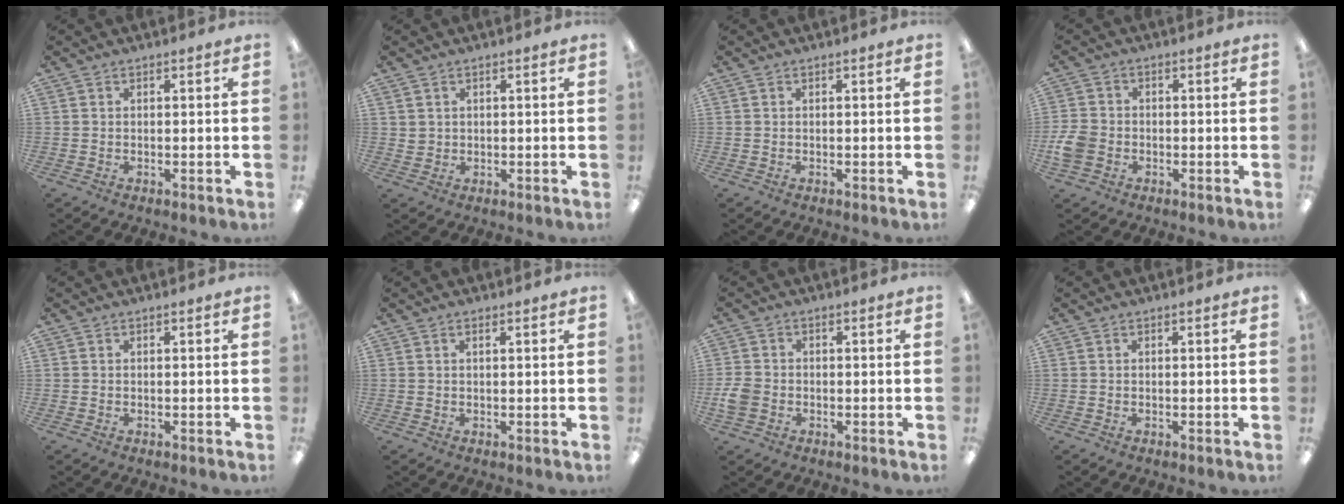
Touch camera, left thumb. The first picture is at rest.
{"total": 1.8, "force": [1.0, 1.5, 0.2], "torque": [-0.005, 0.001, 0.018]}
{"total": 0.0}
{"total": 5.6, "force": [-1.8, 4.5, 3.0], "torque": [-0.065, 0.011, -0.032]}
{"total": 0.0}
{"total": 0.8, "force": [0.4, 0.2, 0.6], "torque": [-0.013, 0.002, 0.007]}
{"total": 4.4, "force": [-1.3, 3.5, 2.4], "torque": [-0.049, 0.007, -0.025]}
{"total": 0.0}